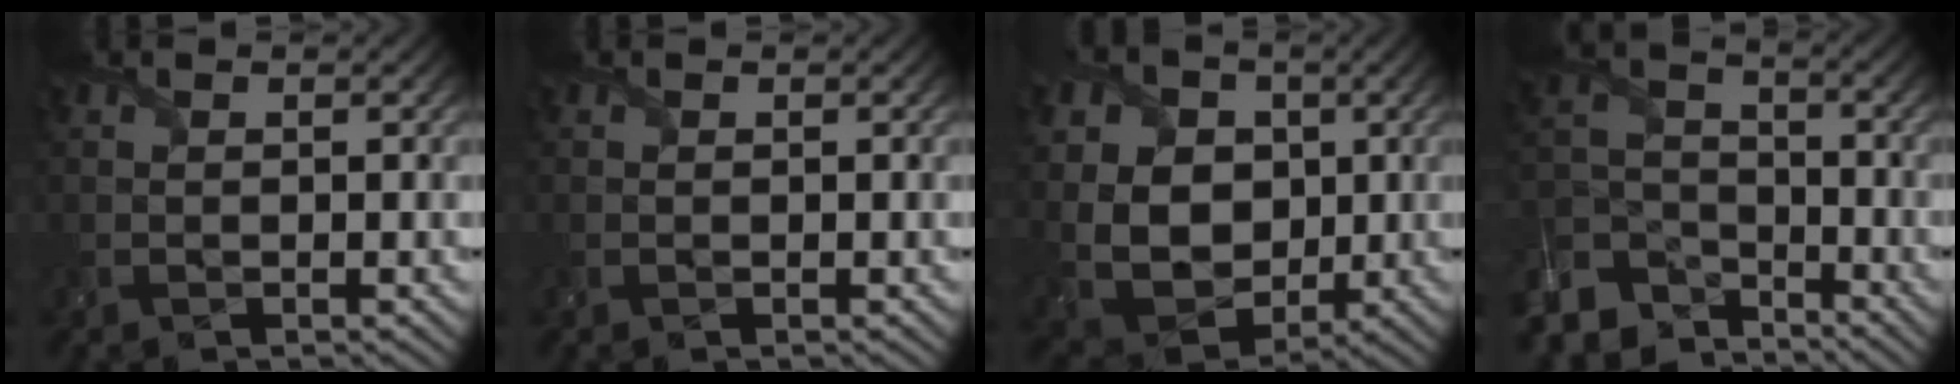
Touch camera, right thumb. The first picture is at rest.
{"total": 0.0}
{"total": 13.0, "force": [1.6, 10.6, 7.4], "torque": [-0.201, 0.011, 0.026]}
{"total": 10.7, "force": [-7.8, 6.3, 3.7], "torque": [-0.115, -0.023, -0.145]}